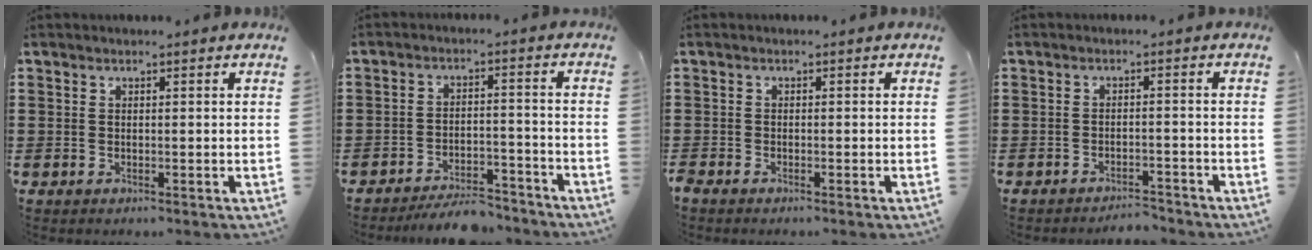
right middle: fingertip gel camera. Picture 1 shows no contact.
{"total": 5.4, "force": [-5.2, 0.6, 1.5], "torque": [-0.030, 0.001, -0.102]}
{"total": 0.6, "force": [-0.6, 0.1, 0.2], "torque": [-0.005, -0.003, -0.011]}
{"total": 2.6, "force": [-2.6, 0.2, 0.1], "torque": [-0.009, 0.001, -0.054]}